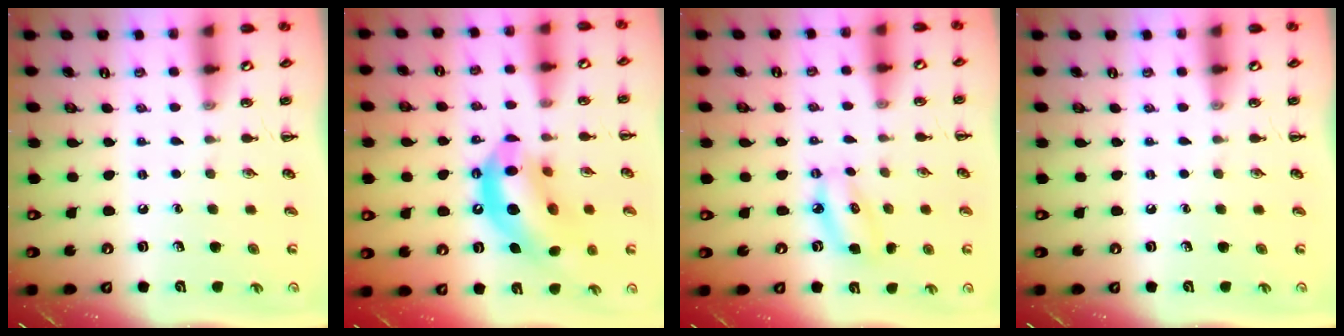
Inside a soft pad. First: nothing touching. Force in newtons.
{"total": 15.8, "press": 15.2, "slide": 4.0}
{"total": 6.5, "press": 6.3, "slide": 1.5}
{"total": 0.0}